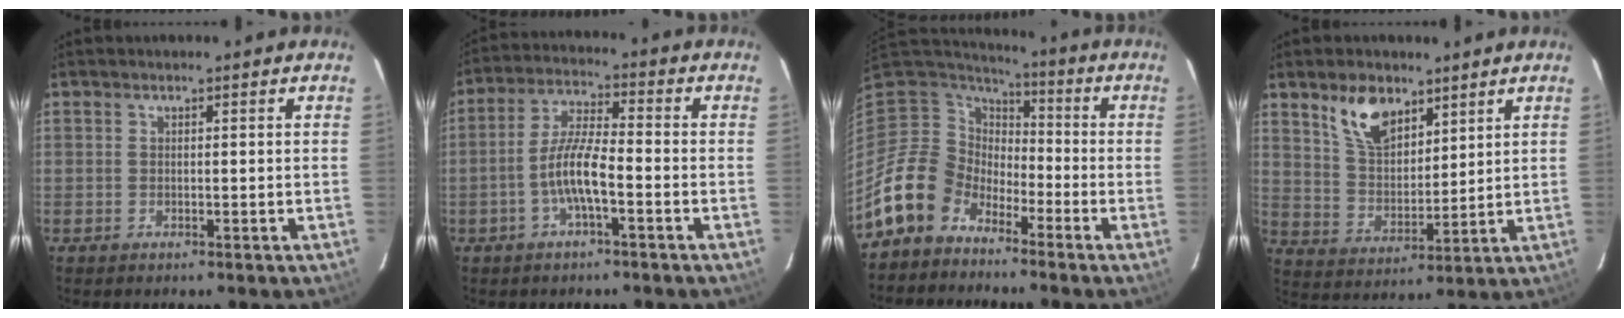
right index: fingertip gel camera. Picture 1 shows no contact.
{"total": 7.5, "force": [-2.9, 1.4, 6.7], "torque": [-0.141, 0.006, -0.055]}
{"total": 11.3, "force": [-8.1, 7.6, 2.0], "torque": [-0.061, 0.026, -0.158]}
{"total": 10.1, "force": [6.4, 5.3, 5.7], "torque": [-0.103, 0.013, 0.128]}